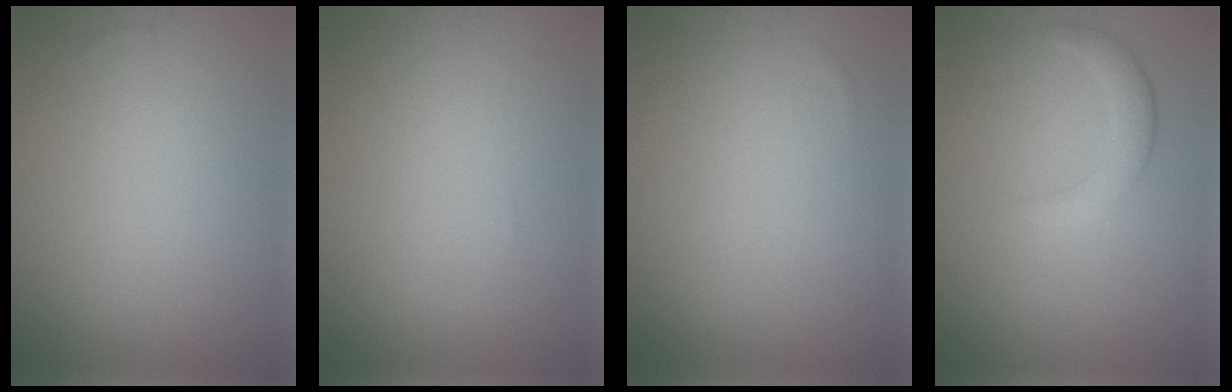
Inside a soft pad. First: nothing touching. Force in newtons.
{"total": 0.0}
{"total": 0.0}
{"total": 2.5, "press": 2.5, "slide": 0.2}